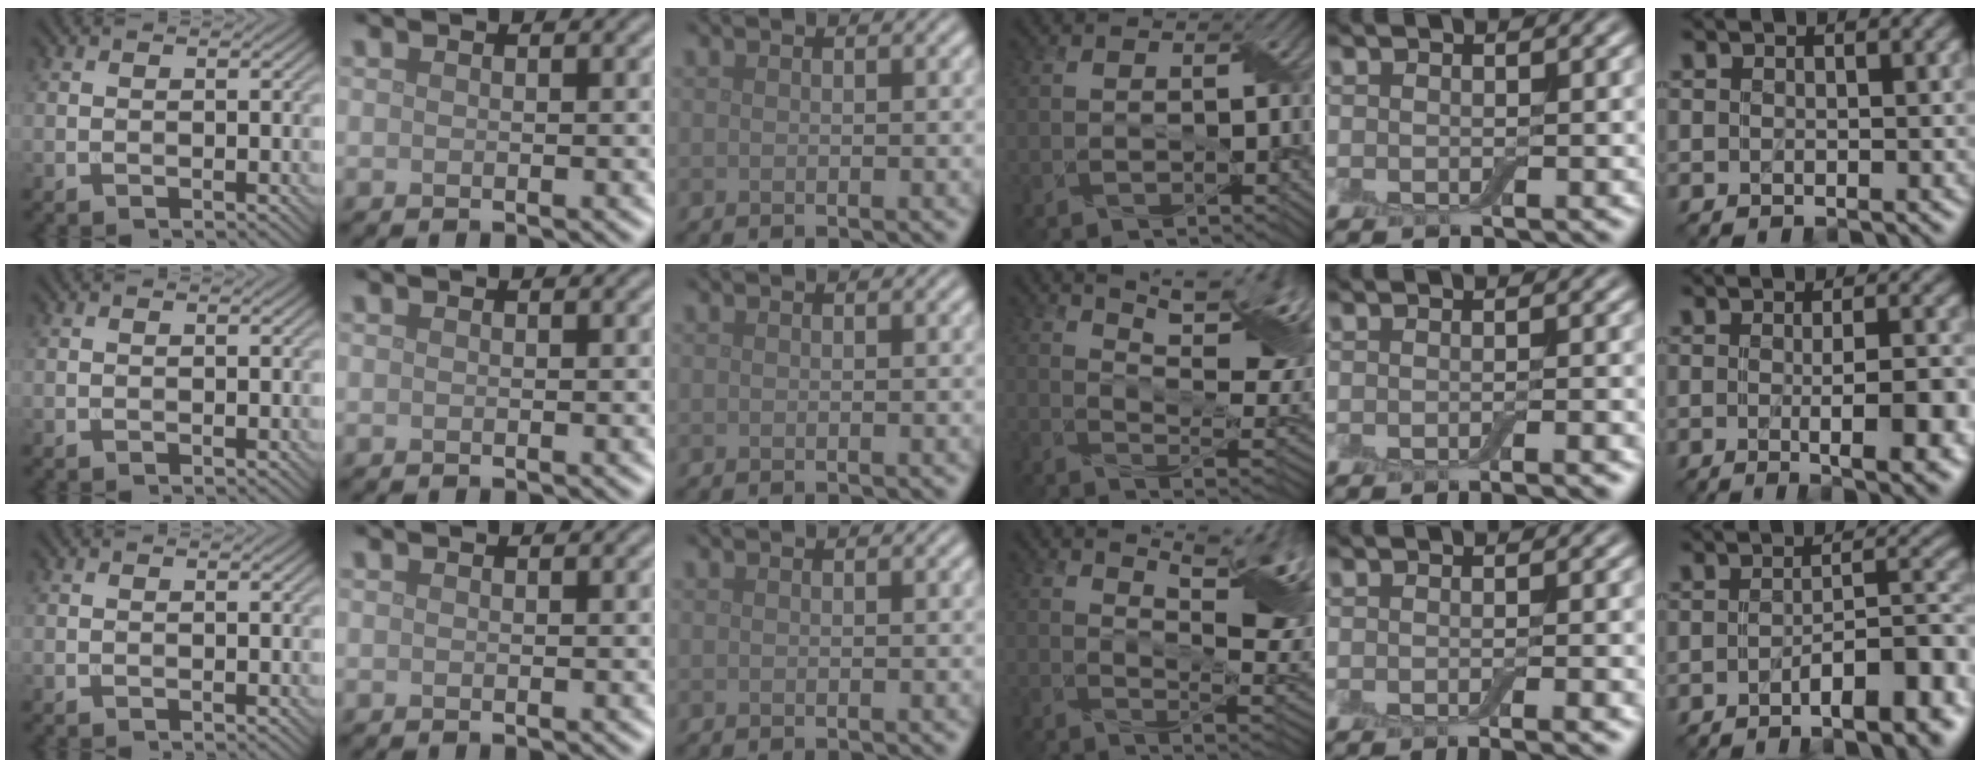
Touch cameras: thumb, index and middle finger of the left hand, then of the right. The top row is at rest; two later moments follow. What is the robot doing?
{"motion": "wrap", "object": "adhesive wrap"}